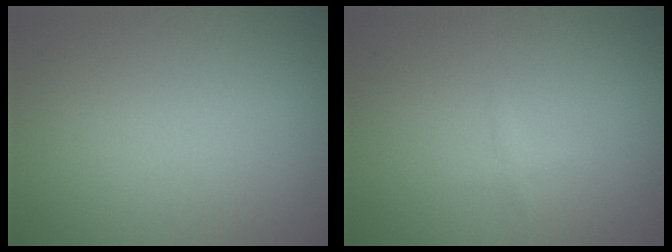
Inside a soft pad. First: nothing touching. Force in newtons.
{"total": 0.6, "press": 0.6, "slide": 0.0}